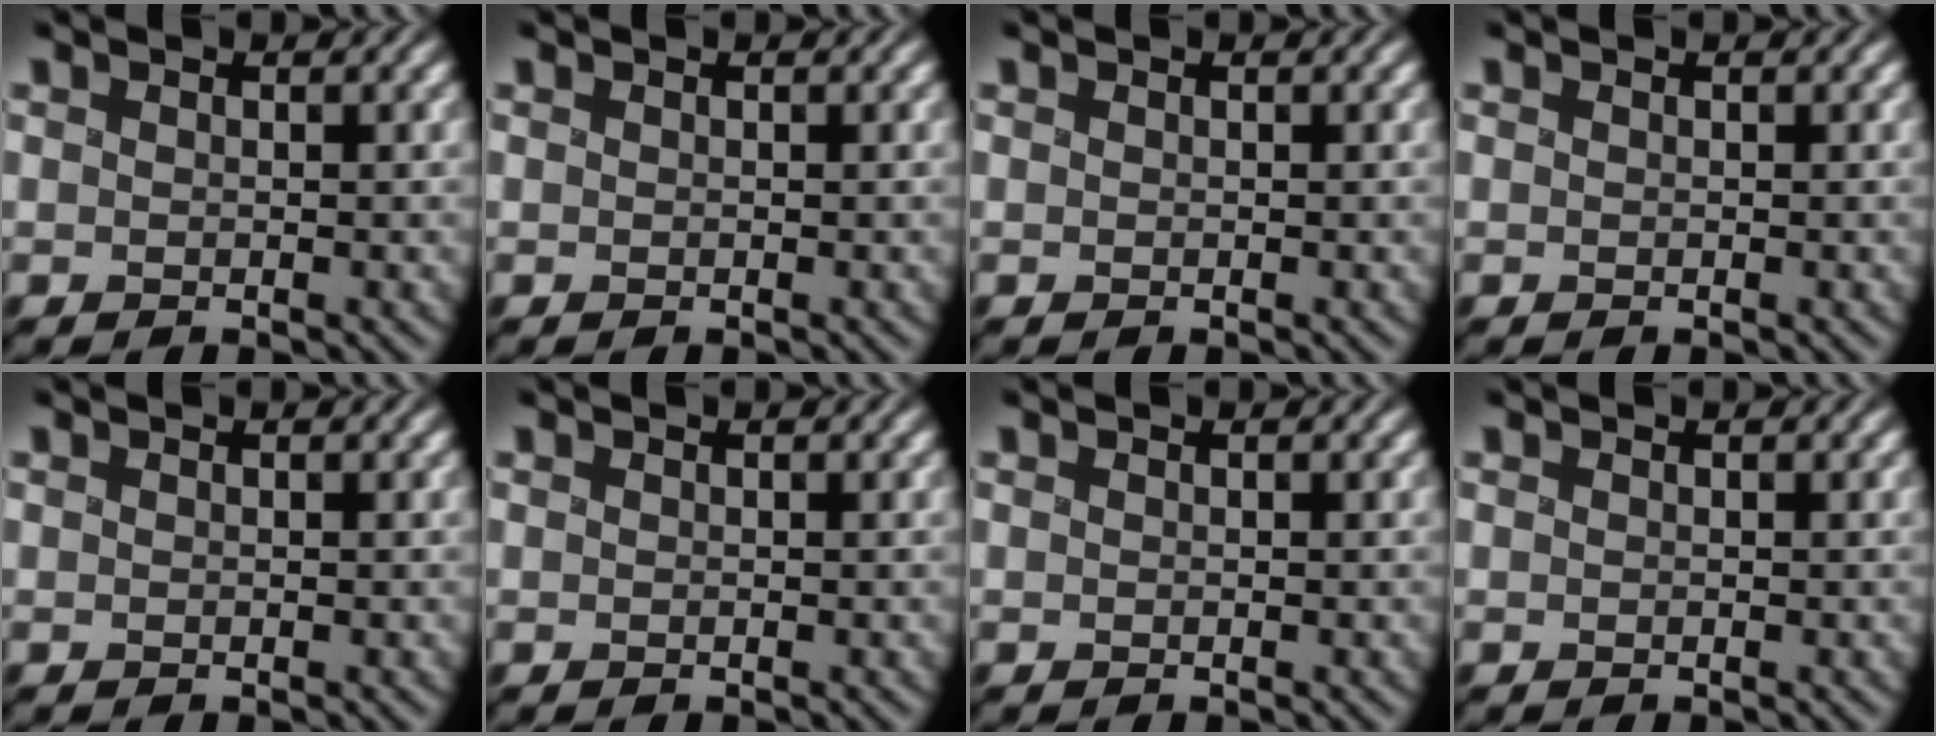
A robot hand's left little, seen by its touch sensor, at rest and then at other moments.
{"total": 0.0}
{"total": 0.0}
{"total": 0.0}
{"total": 0.0}
{"total": 0.0}
{"total": 0.0}
{"total": 0.0}